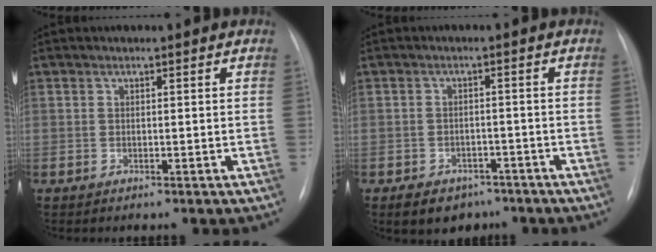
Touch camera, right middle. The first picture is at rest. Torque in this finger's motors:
{"motor_torque": [0.46, -0.40, 0.20, 0.04]}